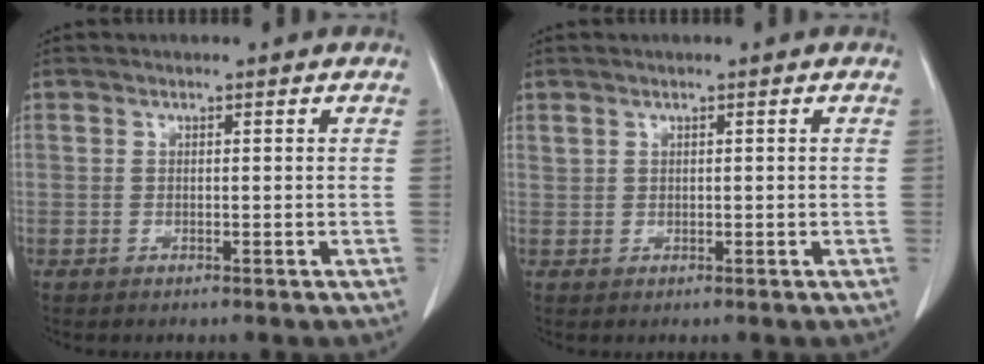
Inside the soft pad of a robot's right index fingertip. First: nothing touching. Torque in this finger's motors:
{"motor_torque": [-0.26, 0.19, -0.04, -0.01]}